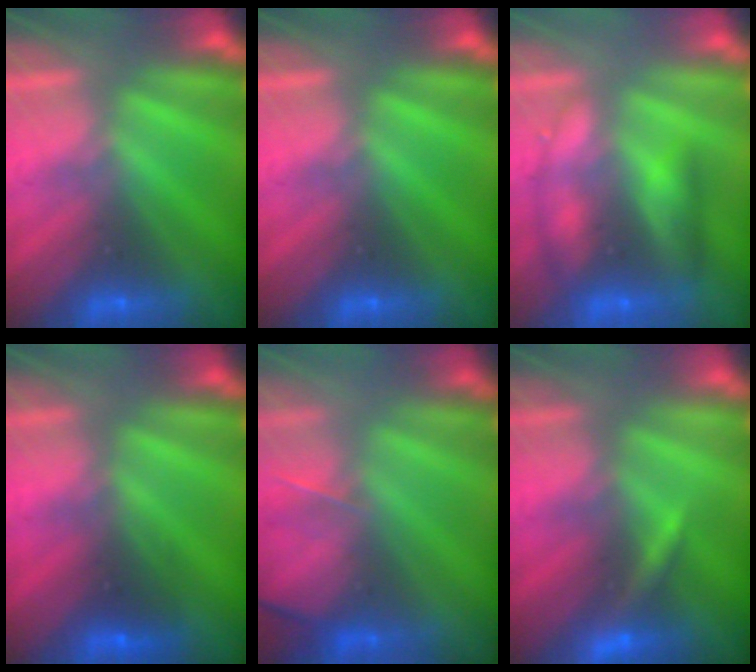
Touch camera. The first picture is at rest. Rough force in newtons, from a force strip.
{"total": 0.0}
{"total": 2.5}
{"total": 2.7}
{"total": 2.1}
{"total": 3.3}